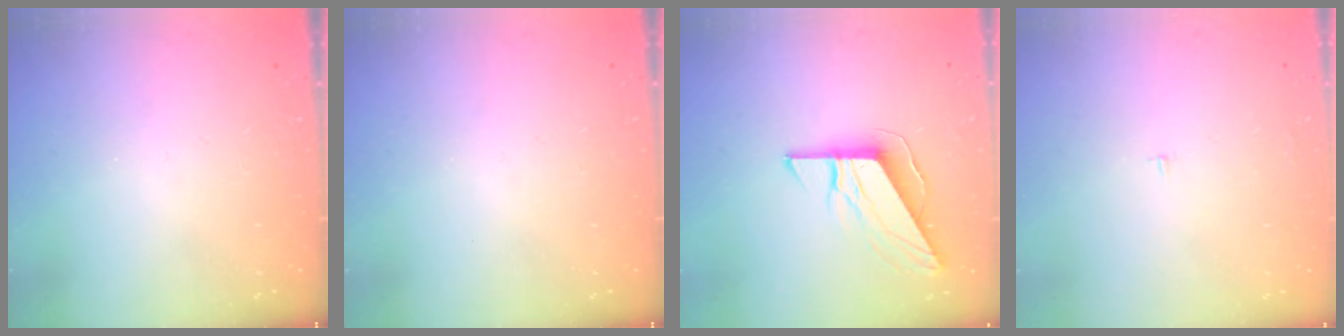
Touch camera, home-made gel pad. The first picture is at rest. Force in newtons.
{"total": 0.0}
{"total": 9.5, "press": 9.5, "slide": 0.3}
{"total": 1.2, "press": 1.2, "slide": 0.1}